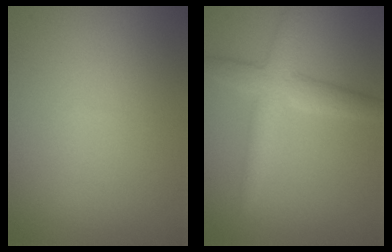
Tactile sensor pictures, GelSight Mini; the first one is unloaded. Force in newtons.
{"total": 4.0, "press": 4.0, "slide": 0.1}